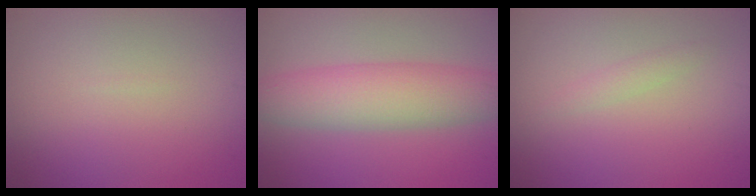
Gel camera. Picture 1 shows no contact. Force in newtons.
{"total": 6.3, "press": 6.3, "slide": 0.3}
{"total": 1.0, "press": 1.0, "slide": 0.1}